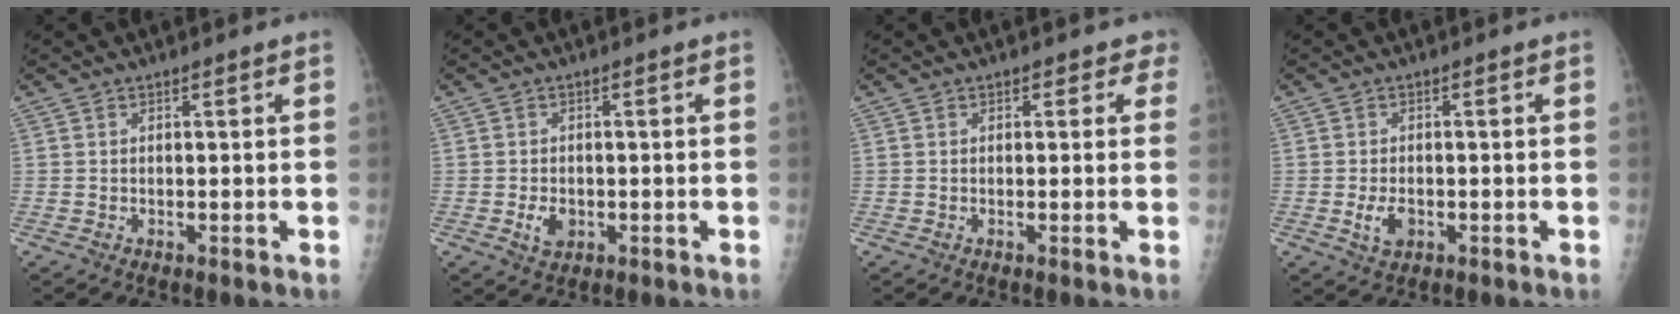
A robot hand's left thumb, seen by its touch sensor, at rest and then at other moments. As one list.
[{"total": 3.2, "force": [-0.8, 2.4, 2.1], "torque": [-0.030, 0.001, -0.008]}, {"total": 2.0, "force": [1.2, 1.5, 0.7], "torque": [0.023, 0.000, 0.004]}, {"total": 3.4, "force": [-0.9, 2.2, 2.5], "torque": [-0.044, -0.001, -0.011]}]